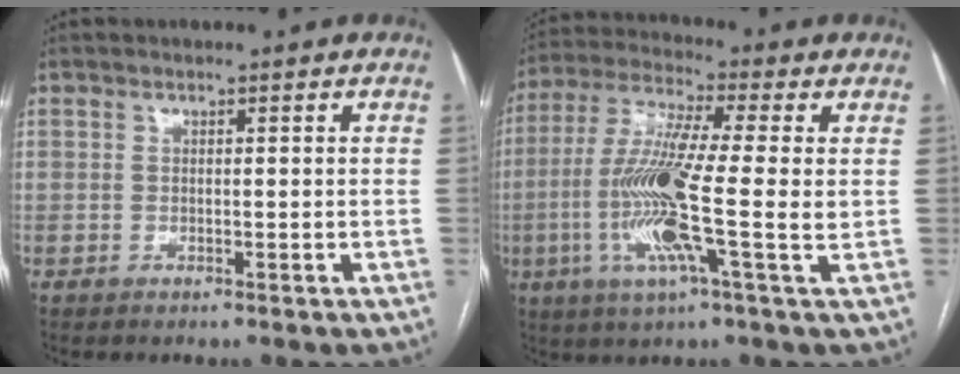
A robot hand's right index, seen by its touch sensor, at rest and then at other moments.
{"total": 14.2, "force": [-1.8, 0.0, 14.1], "torque": [-0.283, -0.010, -0.049]}